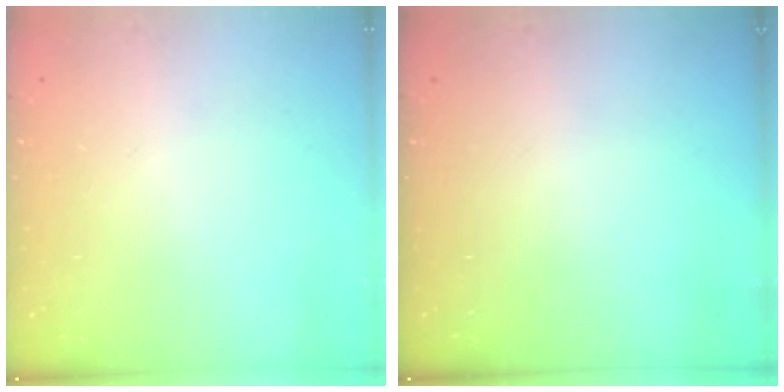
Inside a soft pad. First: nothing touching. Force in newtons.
{"total": 0.0}